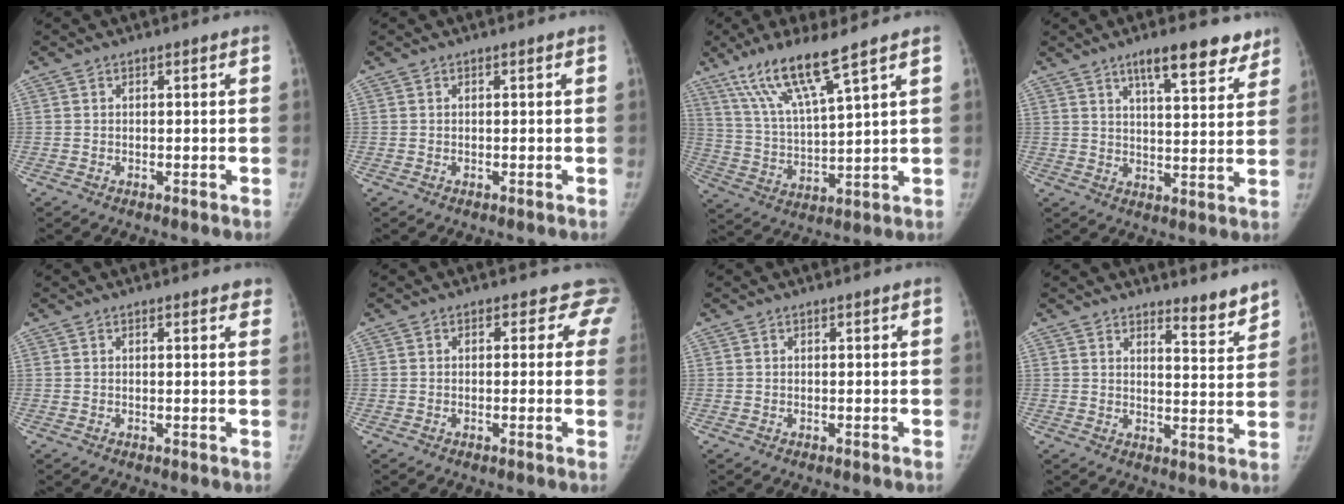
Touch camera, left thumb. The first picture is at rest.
{"total": 0.0}
{"total": 12.5, "force": [8.4, 0.9, 9.2], "torque": [-0.183, -0.037, 0.173]}
{"total": 11.5, "force": [8.0, 3.4, 7.4], "torque": [-0.069, -0.040, 0.116]}
{"total": 1.7, "force": [1.3, 0.7, 1.0], "torque": [0.003, 0.001, 0.009]}
{"total": 3.6, "force": [2.5, 2.6, 0.4], "torque": [0.034, -0.005, 0.000]}
{"total": 0.0}
{"total": 5.1, "force": [4.7, 1.1, 1.7], "torque": [-0.006, -0.048, 0.067]}